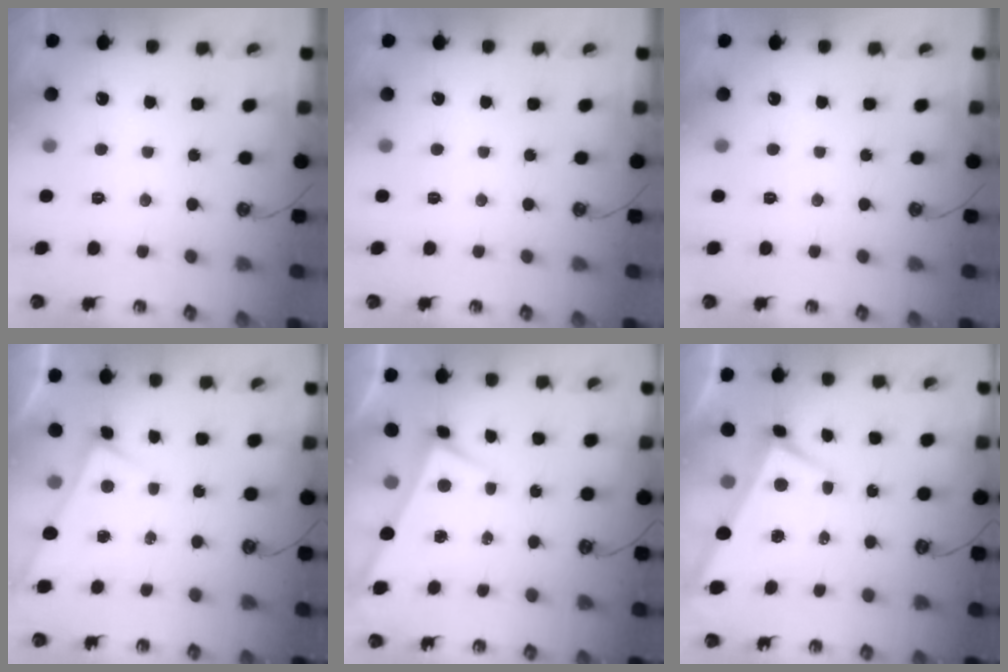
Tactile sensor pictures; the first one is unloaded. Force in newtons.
{"total": 0.0}
{"total": 0.0}
{"total": 4.8, "press": 4.8, "slide": 0.3}
{"total": 2.9, "press": 2.9, "slide": 0.1}
{"total": 2.9, "press": 2.8, "slide": 0.9}